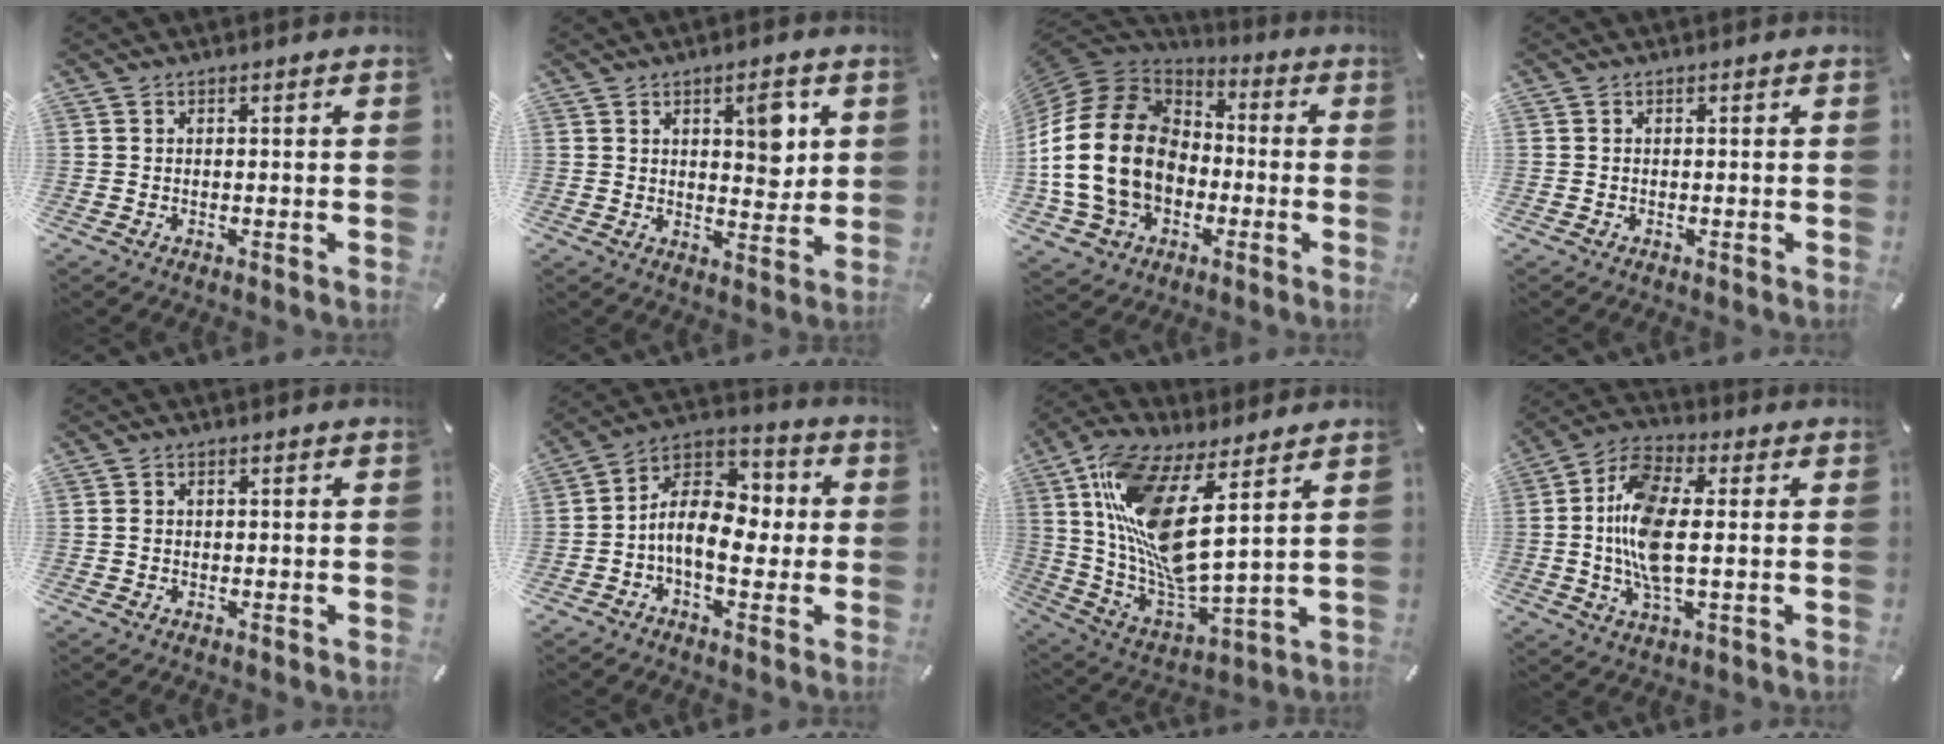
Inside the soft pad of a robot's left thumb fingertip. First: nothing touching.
{"total": 7.7, "force": [2.9, 4.0, 5.9], "torque": [-0.068, -0.013, 0.041]}
{"total": 21.9, "force": [-3.6, 17.0, 13.3], "torque": [-0.302, 0.029, -0.064]}
{"total": 0.0}
{"total": 0.8, "force": [-0.1, 0.6, 0.5], "torque": [-0.011, 0.003, -0.004]}
{"total": 12.0, "force": [-1.8, 7.9, 8.9], "torque": [-0.164, 0.007, -0.031]}
{"total": 16.3, "force": [7.5, 4.2, 13.9], "torque": [-0.315, -0.067, 0.115]}
{"total": 13.1, "force": [0.1, 5.8, 11.7], "torque": [-0.256, -0.011, 0.000]}